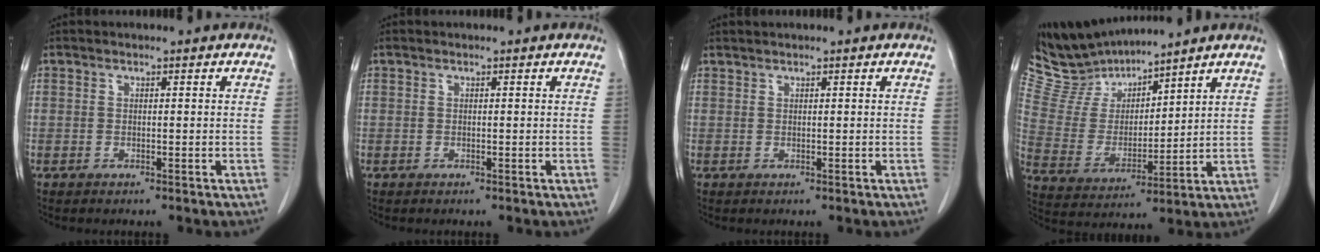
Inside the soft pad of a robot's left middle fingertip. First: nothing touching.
{"total": 0.0}
{"total": 0.6, "force": [0.6, -0.1, 0.1], "torque": [-0.006, 0.005, 0.017]}
{"total": 9.5, "force": [9.5, 0.9, 0.5], "torque": [-0.036, 0.006, 0.211]}